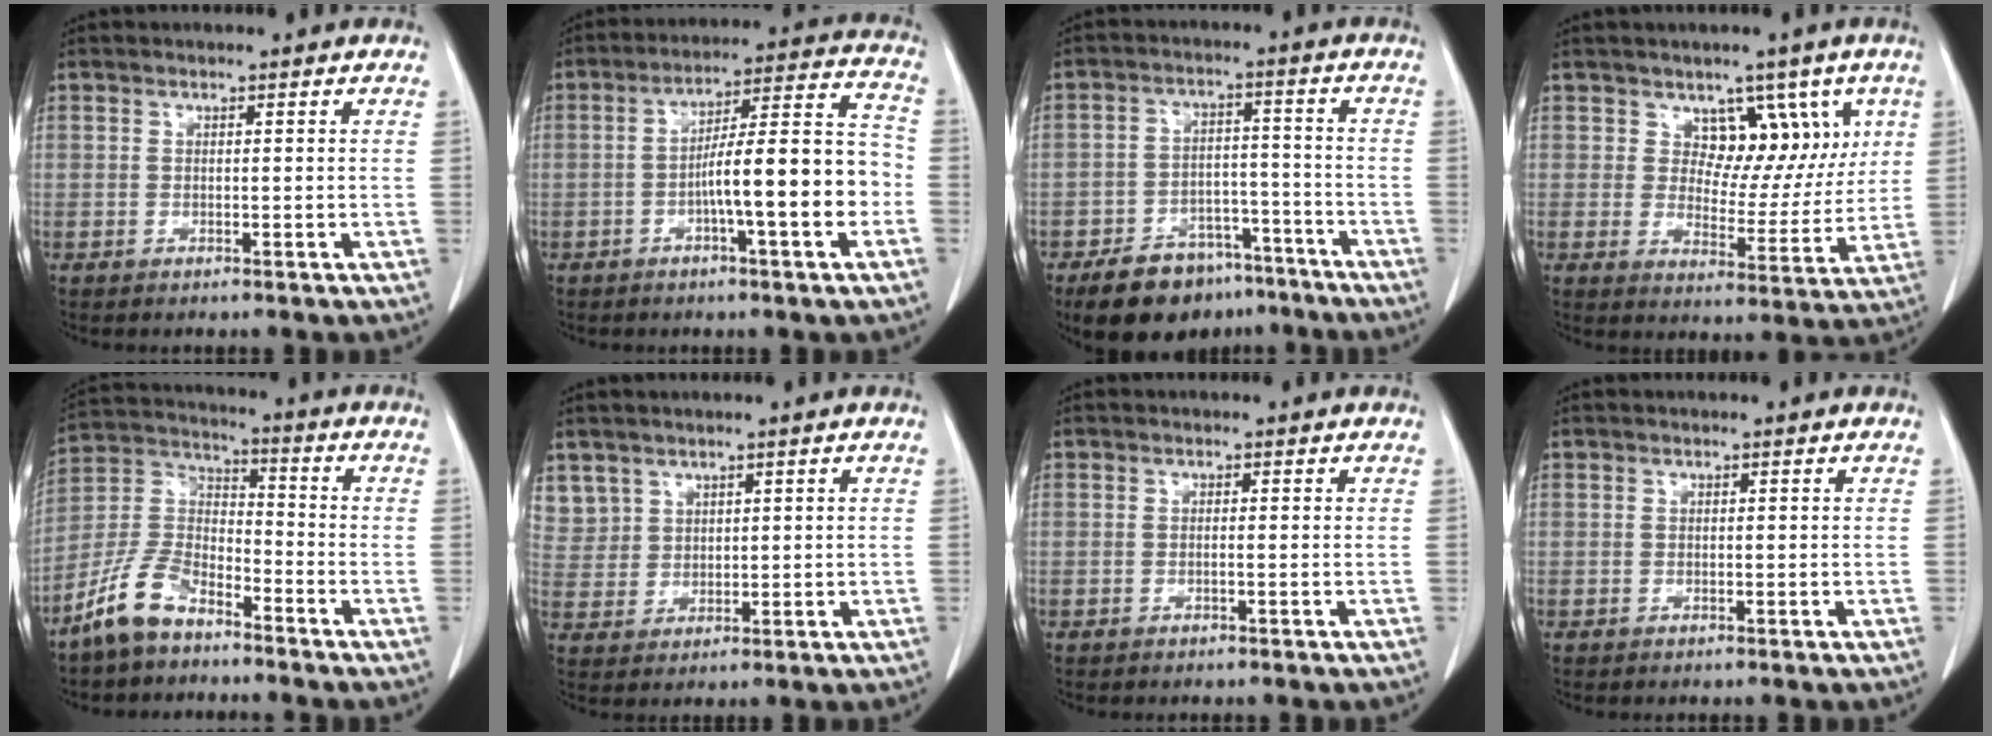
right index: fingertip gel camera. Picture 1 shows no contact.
{"total": 13.8, "force": [-3.5, 1.3, 13.3], "torque": [-0.204, 0.025, -0.055]}
{"total": 11.9, "force": [-8.8, 6.5, 4.5], "torque": [-0.058, 0.023, -0.136]}
{"total": 8.2, "force": [4.1, 5.7, 4.2], "torque": [-0.031, 0.010, 0.064]}
{"total": 10.1, "force": [-7.5, 4.2, 5.4], "torque": [-0.130, 0.005, -0.155]}
{"total": 6.1, "force": [3.9, 4.6, 0.3], "torque": [-0.006, 0.009, 0.091]}
{"total": 0.0}
{"total": 0.0}